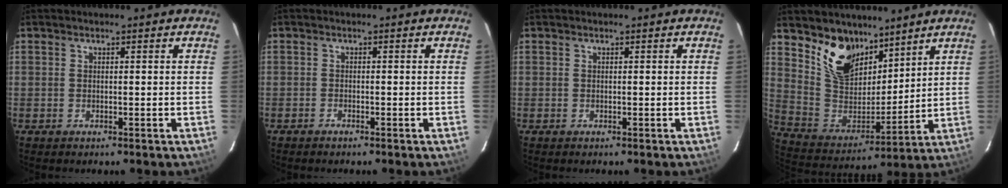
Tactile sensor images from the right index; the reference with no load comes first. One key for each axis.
{"total": 0.7, "fx": -0.7, "fy": 0.1, "fz": 0.2, "tx": -0.006, "ty": 0.002, "tz": -0.016}
{"total": 0.0}
{"total": 14.0, "fx": 9.8, "fy": 7.7, "fz": 6.3, "tx": -0.131, "ty": -0.005, "tz": 0.197}